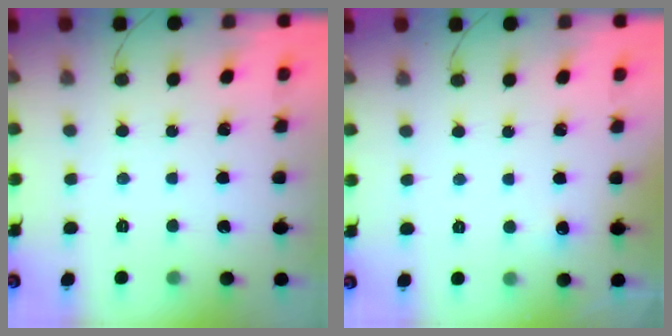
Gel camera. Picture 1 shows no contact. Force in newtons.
{"total": 3.6, "press": 3.5, "slide": 1.1}